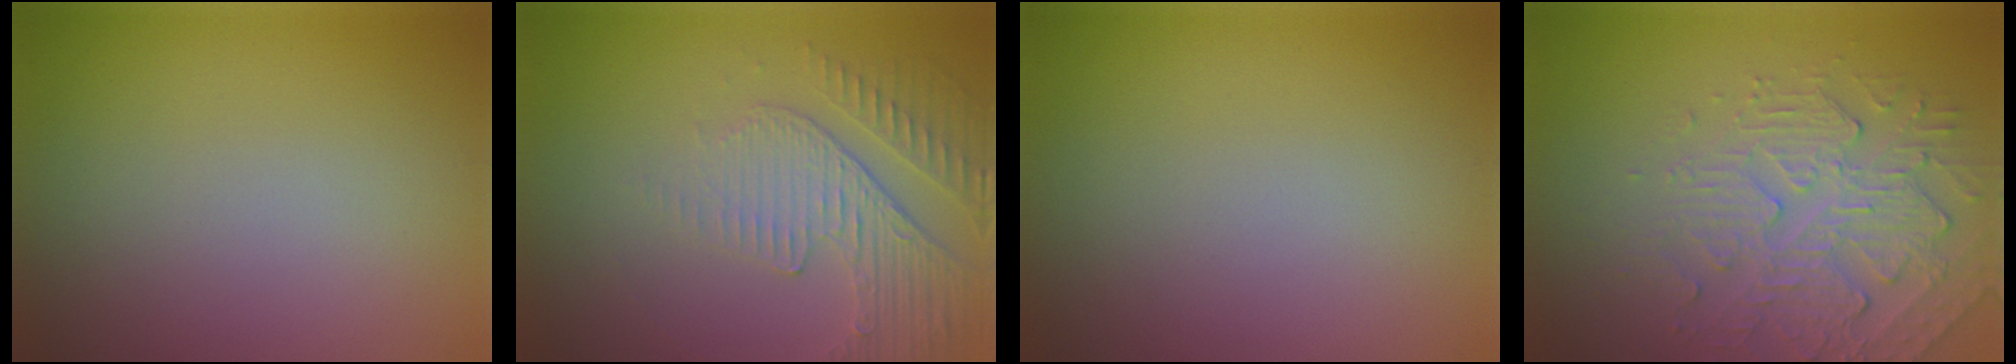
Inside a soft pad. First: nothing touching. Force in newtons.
{"total": 5.0, "press": 3.4, "slide": 3.8}
{"total": 0.0}
{"total": 4.8, "press": 3.5, "slide": 3.3}